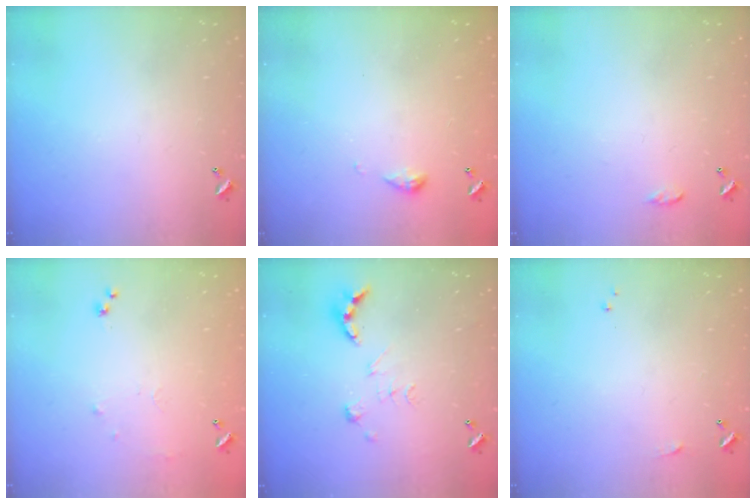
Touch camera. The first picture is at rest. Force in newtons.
{"total": 4.0, "press": 4.0, "slide": 0.6}
{"total": 4.7, "press": 4.7, "slide": 0.6}
{"total": 6.0, "press": 5.9, "slide": 1.0}
{"total": 4.7, "press": 4.7, "slide": 0.4}
{"total": 4.2, "press": 4.2, "slide": 0.6}